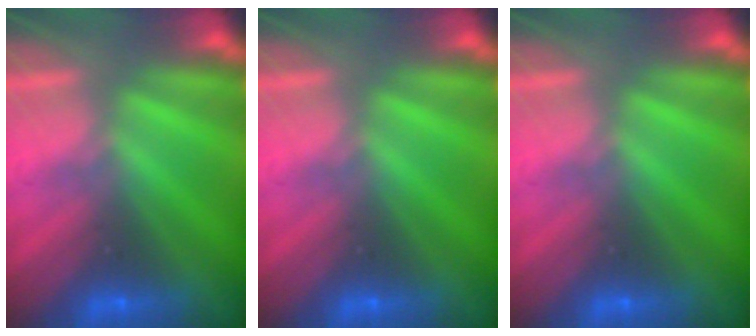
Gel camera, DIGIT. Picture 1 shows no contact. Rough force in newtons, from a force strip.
{"total": 0.0}
{"total": 0.0}